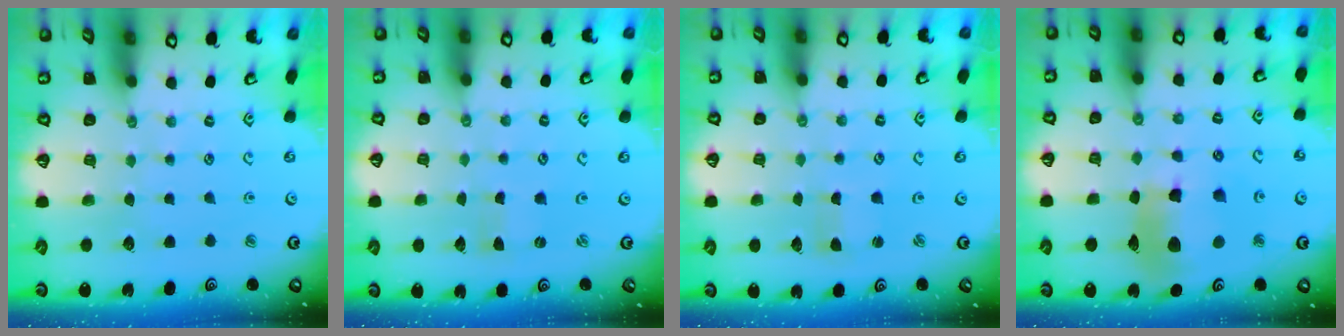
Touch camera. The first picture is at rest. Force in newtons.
{"total": 0.0}
{"total": 1.1, "press": 1.0, "slide": 0.2}
{"total": 14.7, "press": 14.6, "slide": 2.0}